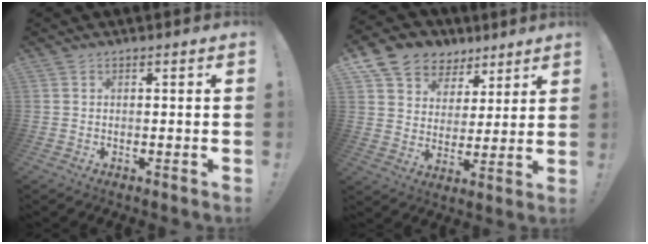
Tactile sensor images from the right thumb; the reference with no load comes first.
{"total": 11.0, "force": [7.0, 8.1, 2.5], "torque": [-0.046, -0.051, 0.140]}